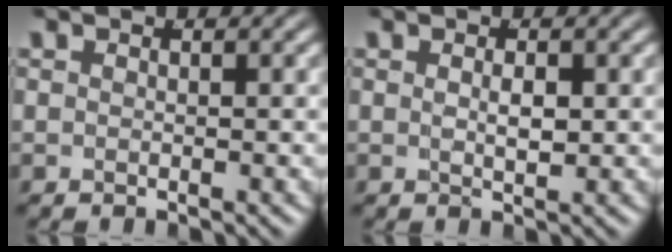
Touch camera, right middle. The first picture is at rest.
{"total": 1.4, "force": [0.2, 0.1, 1.4], "torque": [-0.019, -0.012, 0.013]}